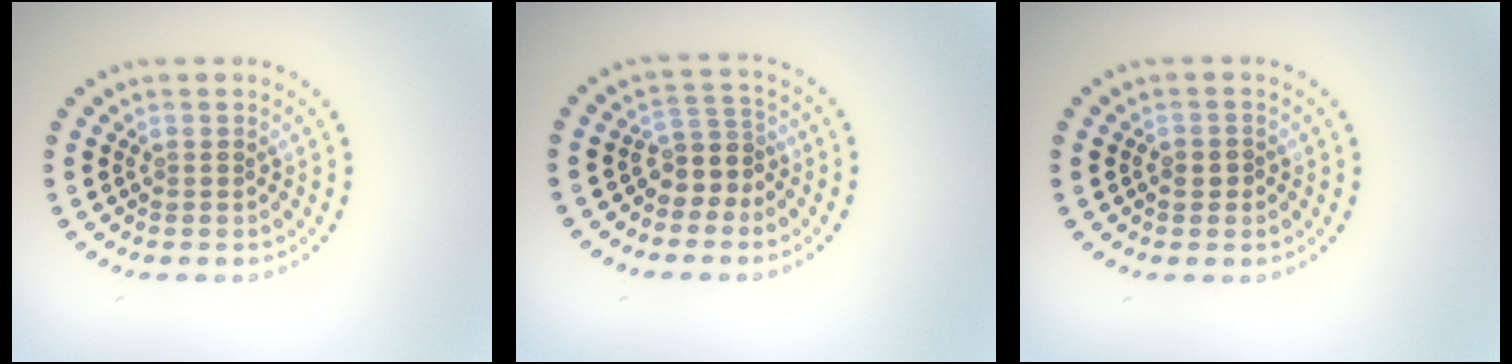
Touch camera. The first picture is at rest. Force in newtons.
{"total": 2.6, "press": 2.0, "slide": 1.7}
{"total": 0.7, "press": 0.6, "slide": 0.3}